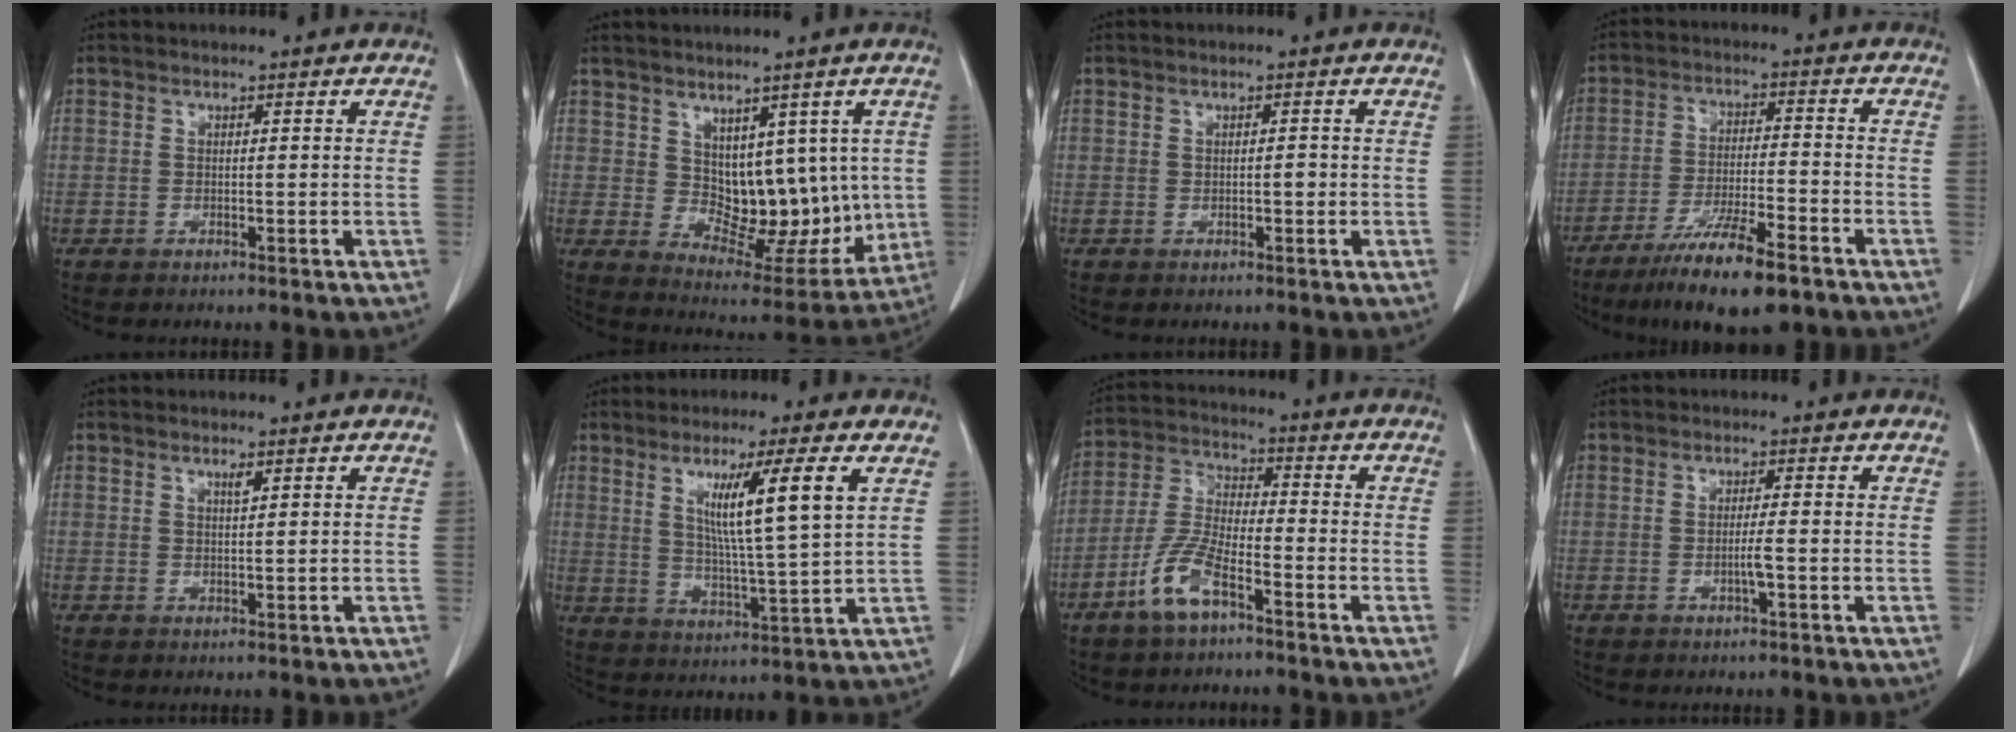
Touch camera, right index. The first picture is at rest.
{"total": 10.9, "force": [1.6, 6.7, 8.4], "torque": [-0.094, 0.003, 0.047]}
{"total": 0.8, "force": [-0.2, 0.3, 0.7], "torque": [-0.010, 0.001, -0.003]}
{"total": 12.1, "force": [-8.3, 1.5, 8.7], "torque": [-0.151, -0.028, -0.139]}
{"total": 1.0, "force": [0.6, 0.0, 0.8], "torque": [-0.014, -0.005, 0.011]}
{"total": 10.4, "force": [4.0, -0.8, 9.6], "torque": [-0.163, -0.013, 0.070]}
{"total": 8.6, "force": [-5.1, 2.3, 6.5], "torque": [-0.146, -0.003, -0.104]}
{"total": 2.1, "force": [-0.6, -0.2, 2.0], "torque": [-0.040, -0.002, -0.012]}